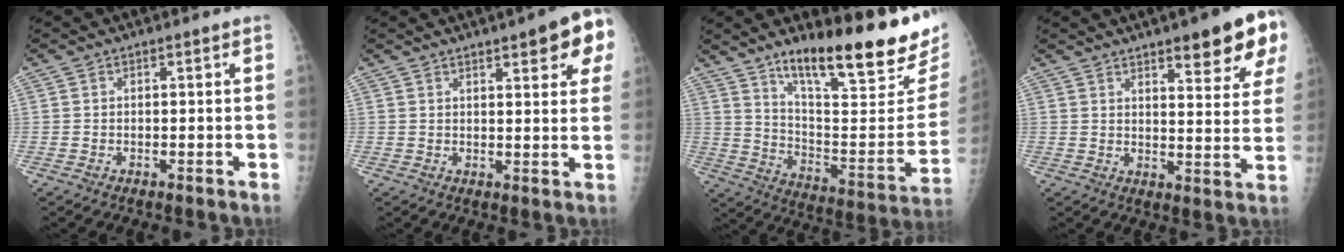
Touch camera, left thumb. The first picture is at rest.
{"total": 9.4, "force": [4.8, 2.5, 7.6], "torque": [-0.070, -0.011, 0.053]}
{"total": 26.5, "force": [17.8, 5.9, 18.8], "torque": [-0.248, -0.087, 0.278]}
{"total": 13.7, "force": [8.0, 3.4, 10.6], "torque": [-0.108, -0.036, 0.104]}